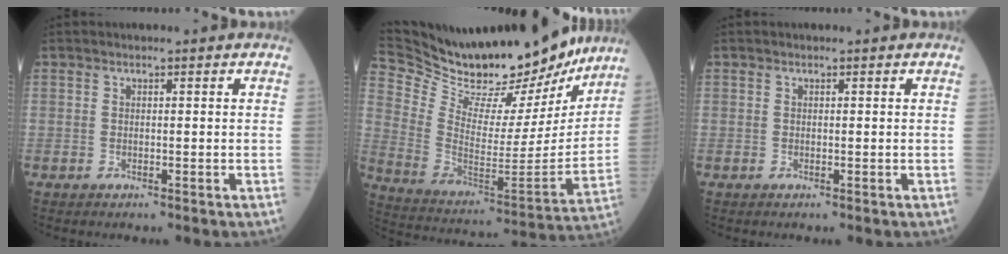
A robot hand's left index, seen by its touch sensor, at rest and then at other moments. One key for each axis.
{"total": 27.9, "fx": 25.2, "fy": 6.9, "fz": 9.8, "tx": -0.180, "ty": -0.040, "tz": 0.377}
{"total": 0.0}